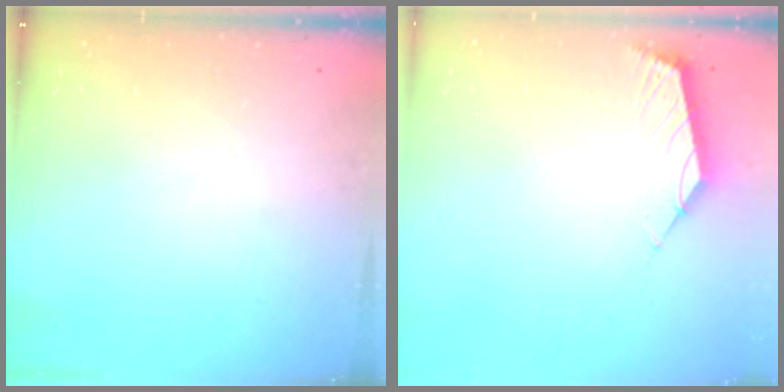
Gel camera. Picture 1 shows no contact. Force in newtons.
{"total": 2.1, "press": 2.1, "slide": 0.5}